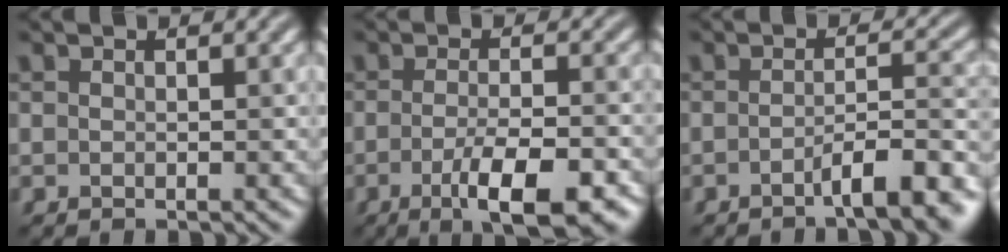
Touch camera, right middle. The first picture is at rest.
{"total": 7.1, "force": [-3.2, 1.9, 6.0], "torque": [-0.095, -0.006, -0.050]}
{"total": 6.0, "force": [-3.2, 1.3, 4.9], "torque": [-0.059, 0.011, -0.054]}